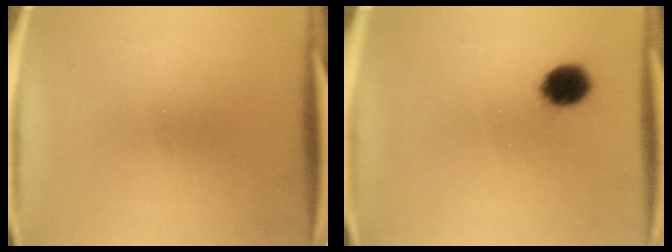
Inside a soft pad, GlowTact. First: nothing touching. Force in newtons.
{"total": 7.4}